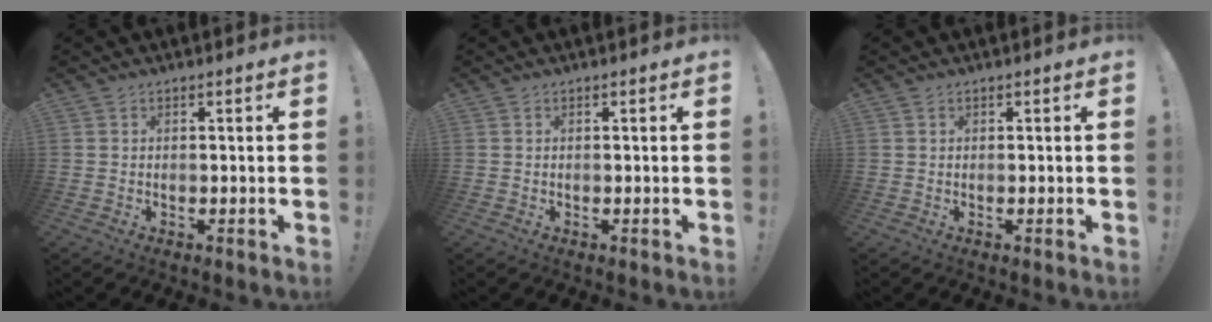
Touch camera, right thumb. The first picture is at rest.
{"total": 0.0}
{"total": 0.0}